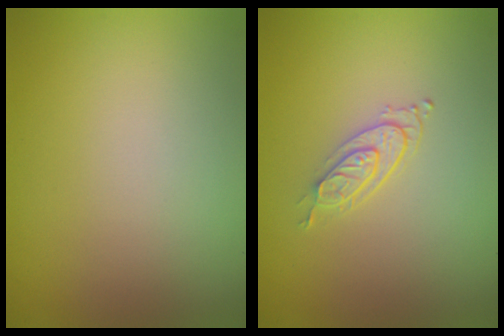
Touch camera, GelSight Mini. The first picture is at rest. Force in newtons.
{"total": 2.0, "press": 1.4, "slide": 1.4}